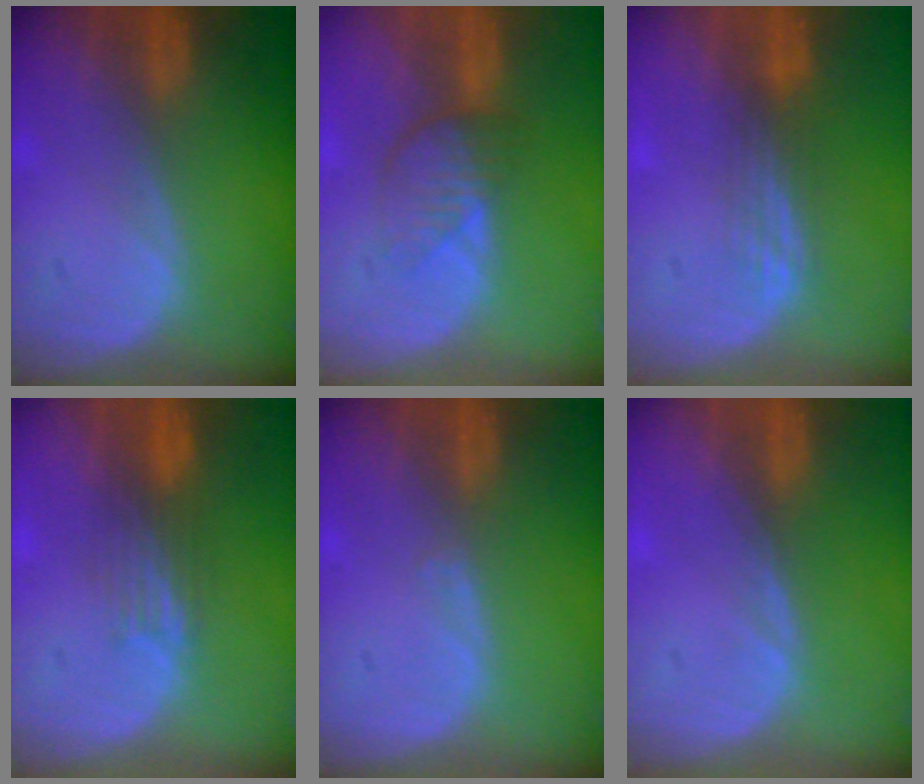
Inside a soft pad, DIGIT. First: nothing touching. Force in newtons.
{"total": 4.2, "press": 3.7, "slide": 1.9}
{"total": 3.0, "press": 2.5, "slide": 1.6}
{"total": 3.8, "press": 3.1, "slide": 2.1}
{"total": 0.6, "press": 0.4, "slide": 0.4}
{"total": 0.6, "press": 0.4, "slide": 0.4}